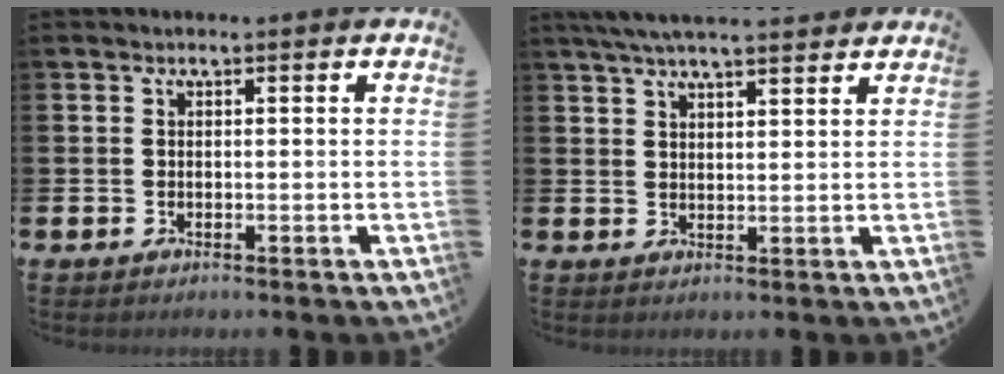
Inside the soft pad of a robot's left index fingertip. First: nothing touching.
{"total": 5.1, "force": [4.7, 0.5, 1.9], "torque": [-0.049, -0.010, 0.087]}